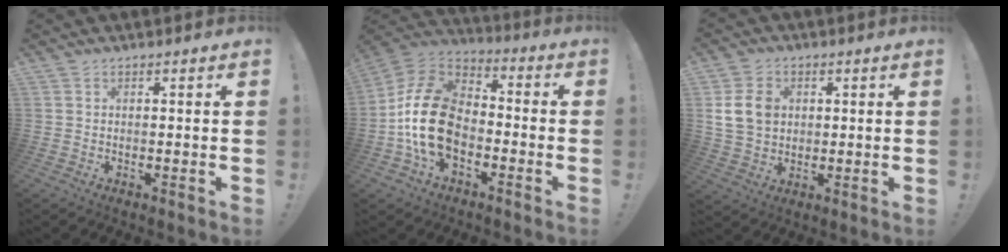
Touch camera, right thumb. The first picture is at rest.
{"total": 19.9, "force": [-4.2, 13.1, 14.3], "torque": [-0.259, 0.038, -0.062]}
{"total": 9.5, "force": [1.9, 7.6, 5.4], "torque": [-0.100, 0.006, 0.042]}